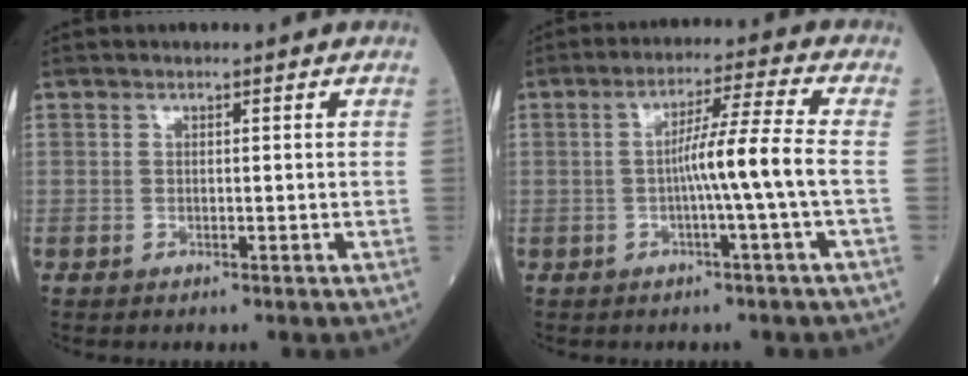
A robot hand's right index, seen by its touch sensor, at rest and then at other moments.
{"total": 7.1, "force": [-1.2, -1.6, 6.8], "torque": [-0.115, 0.012, -0.021]}